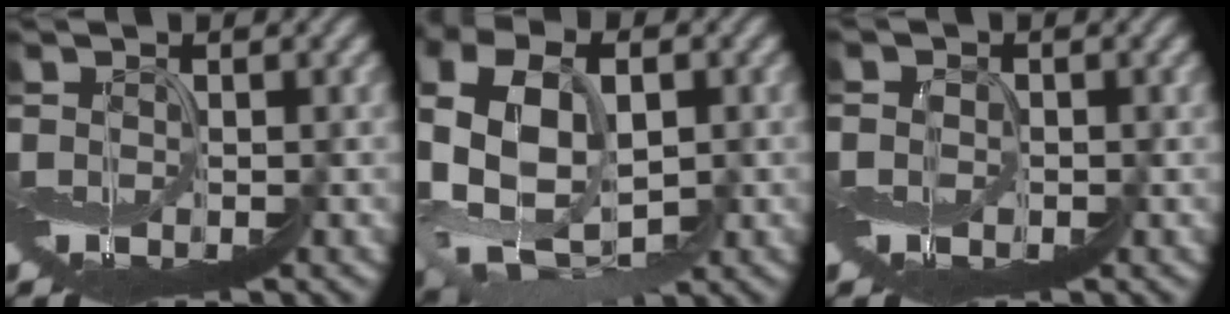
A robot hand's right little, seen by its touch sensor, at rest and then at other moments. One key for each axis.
{"total": 8.2, "fx": -0.1, "fy": 5.8, "fz": 5.8, "tx": -0.118, "ty": 0.010, "tz": 0.008}
{"total": 2.0, "fx": -0.3, "fy": 1.7, "fz": 1.0, "tx": 0.007, "ty": 0.005, "tz": -0.018}